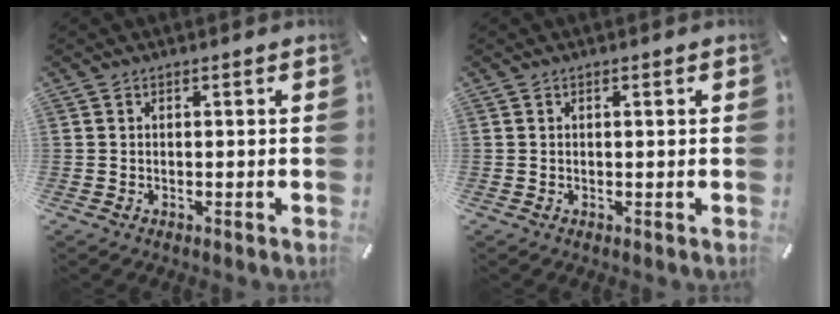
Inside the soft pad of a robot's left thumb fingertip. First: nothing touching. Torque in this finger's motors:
{"motor_torque": [-0.38, -0.34, 0.08, 0.06, -0.01]}